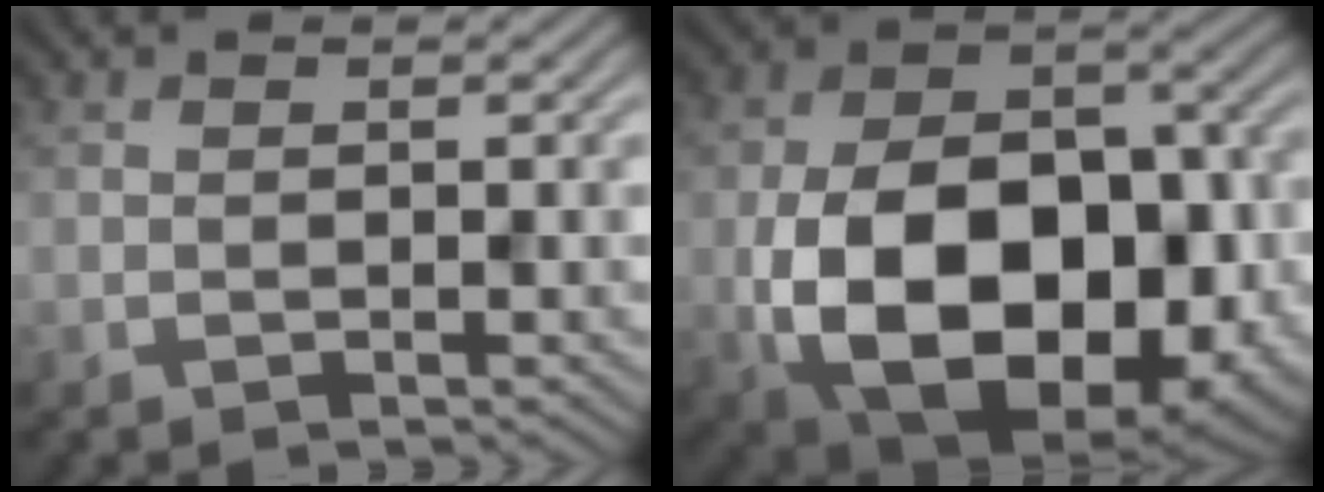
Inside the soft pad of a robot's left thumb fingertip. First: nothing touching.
{"total": 18.0, "force": [-5.1, 11.4, 13.0], "torque": [-0.236, -0.043, -0.072]}